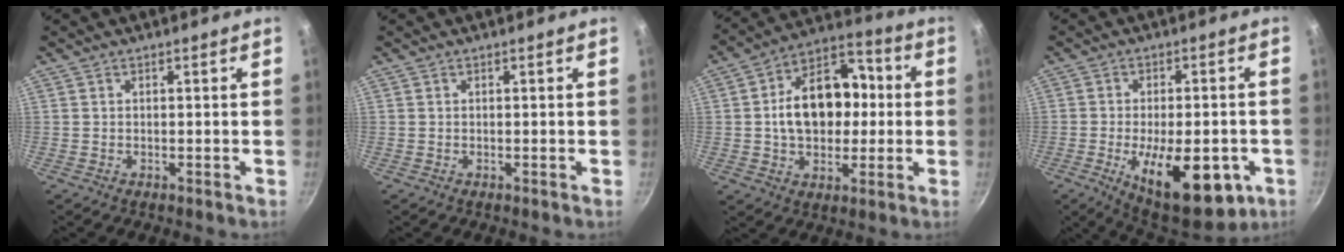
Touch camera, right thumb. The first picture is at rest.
{"total": 0.0}
{"total": 17.3, "force": [0.7, 11.6, 12.8], "torque": [-0.169, 0.034, 0.007]}
{"total": 18.7, "force": [-6.4, 8.6, 15.3], "torque": [-0.208, 0.000, -0.075]}